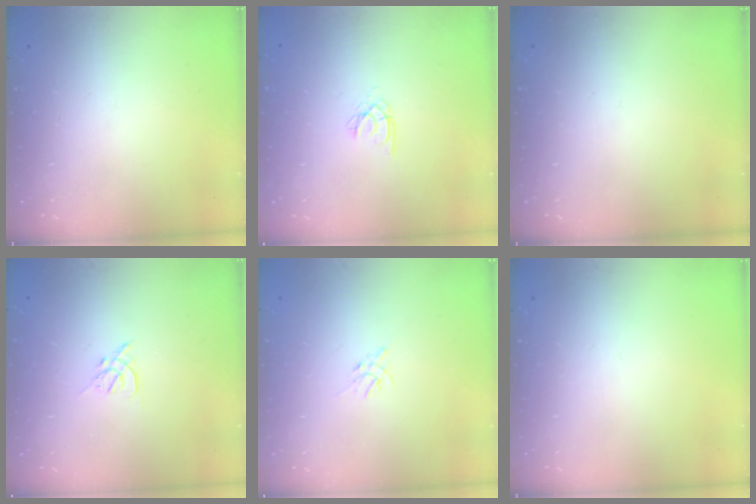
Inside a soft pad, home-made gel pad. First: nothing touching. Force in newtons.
{"total": 2.0, "press": 2.0, "slide": 0.4}
{"total": 0.0}
{"total": 2.7, "press": 2.6, "slide": 0.7}
{"total": 3.8, "press": 3.7, "slide": 0.8}
{"total": 0.0}